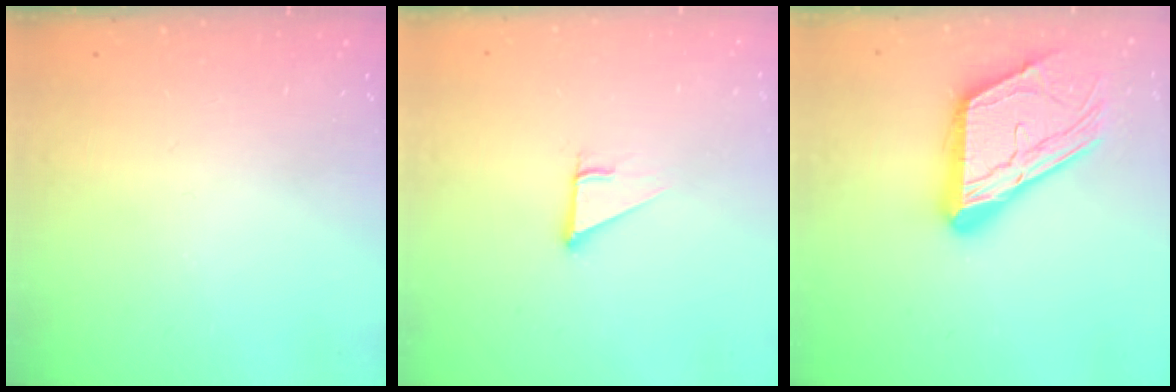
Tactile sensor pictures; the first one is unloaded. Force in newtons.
{"total": 2.7, "press": 2.7, "slide": 0.0}
{"total": 19.1, "press": 19.0, "slide": 1.7}